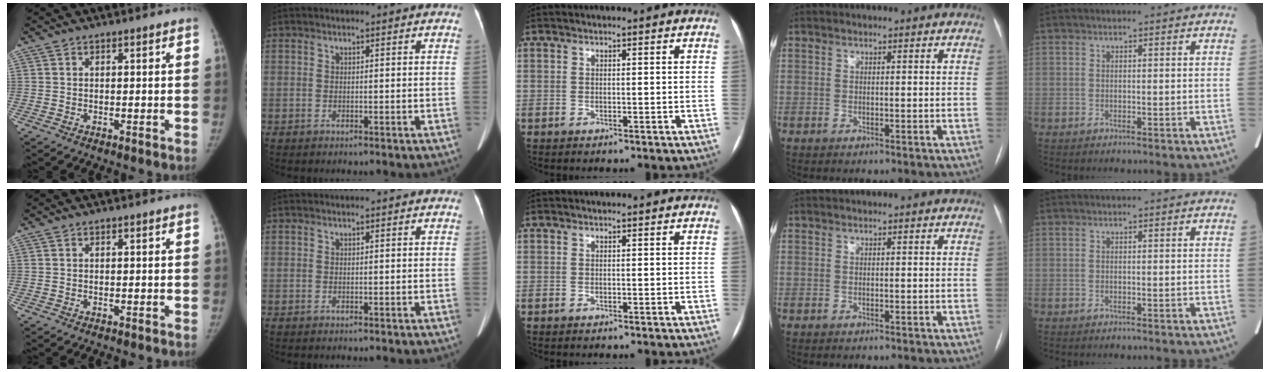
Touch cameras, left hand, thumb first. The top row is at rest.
{}